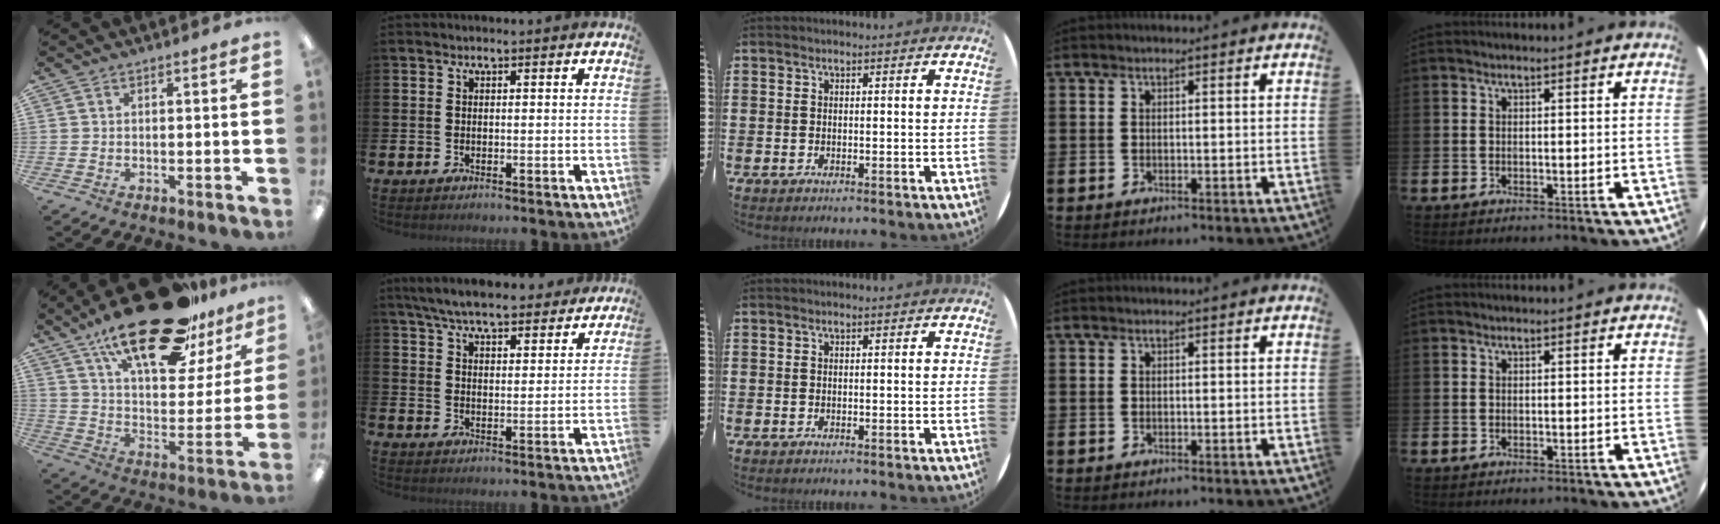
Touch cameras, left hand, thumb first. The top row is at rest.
{"thumb": {"total": 26.9, "force": [19.0, 9.9, 16.3], "torque": [-0.255, -0.109, 0.315]}, "index": {"total": 7.2, "force": [6.8, 1.2, 2.0], "torque": [-0.055, -0.034, 0.121]}}